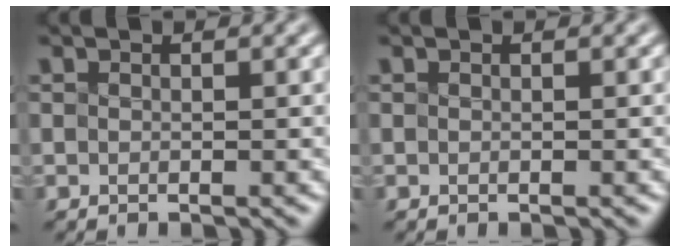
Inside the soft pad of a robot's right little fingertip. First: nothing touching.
{"total": 0.0}